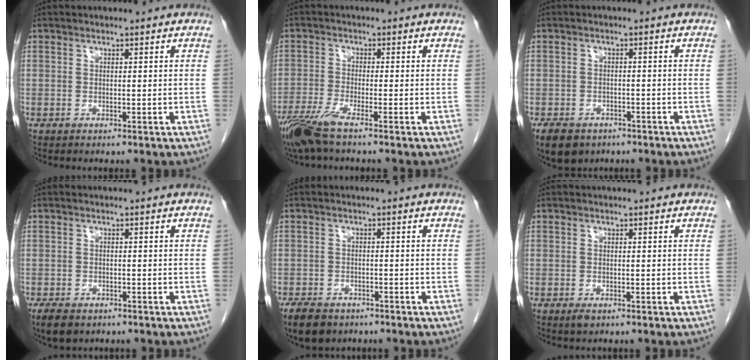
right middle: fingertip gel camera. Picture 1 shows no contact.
{"total": 6.0, "force": [-4.4, 0.1, 4.1], "torque": [-0.083, -0.018, -0.087]}
{"total": 8.4, "force": [-5.6, 5.3, 3.3], "torque": [-0.070, -0.005, -0.080]}
{"total": 4.8, "force": [-3.4, 2.5, 2.4], "torque": [-0.039, -0.007, -0.048]}
{"total": 7.4, "force": [-5.3, 4.1, 3.2], "torque": [-0.057, -0.005, -0.080]}
{"total": 1.1, "force": [-0.7, 0.5, 0.7], "torque": [-0.014, -0.001, -0.006]}